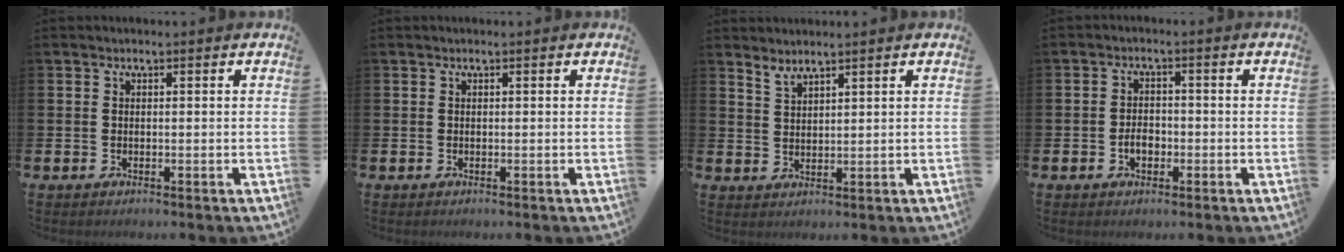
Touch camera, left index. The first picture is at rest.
{"total": 0.0}
{"total": 2.4, "force": [2.4, 0.1, 0.2], "torque": [0.000, -0.013, 0.042]}
{"total": 2.6, "force": [-0.8, 1.8, 1.7], "torque": [-0.018, -0.003, -0.020]}